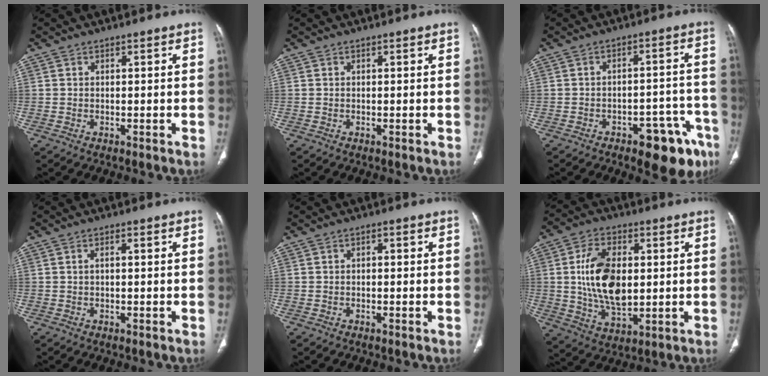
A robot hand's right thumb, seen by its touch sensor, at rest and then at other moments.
{"total": 0.0}
{"total": 12.9, "force": [-7.6, 5.7, 8.8], "torque": [-0.076, 0.048, -0.095]}
{"total": 1.3, "force": [0.1, 0.6, 1.1], "torque": [-0.024, 0.006, 0.002]}
{"total": 0.9, "force": [0.0, 0.6, 0.7], "torque": [-0.008, 0.002, -0.004]}
{"total": 14.5, "force": [1.3, 8.4, 11.7], "torque": [-0.201, -0.007, 0.029]}